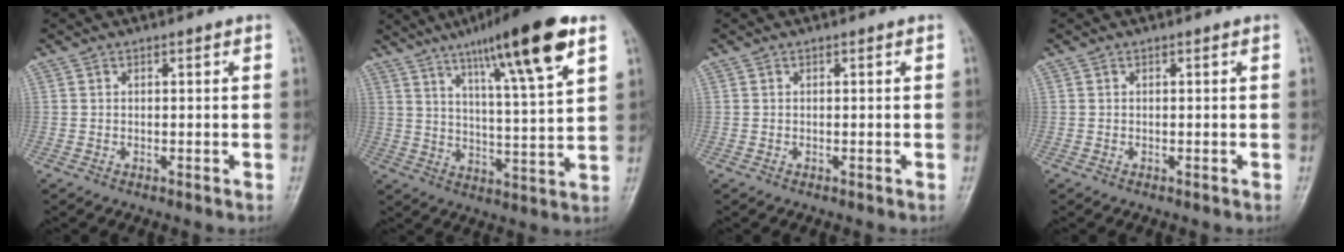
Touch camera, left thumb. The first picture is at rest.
{"total": 17.8, "force": [10.3, 2.2, 14.3], "torque": [-0.214, -0.040, 0.163]}
{"total": 0.0}
{"total": 0.0}